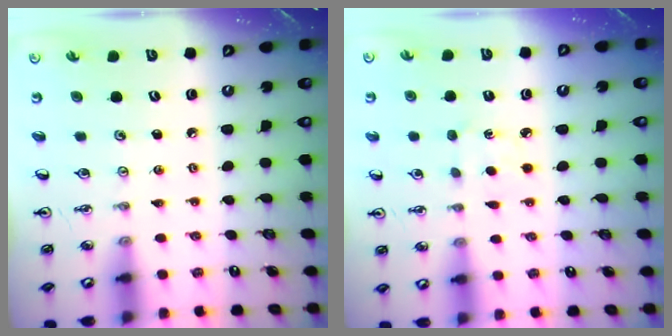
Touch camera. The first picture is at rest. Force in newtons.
{"total": 3.3, "press": 3.3, "slide": 0.4}